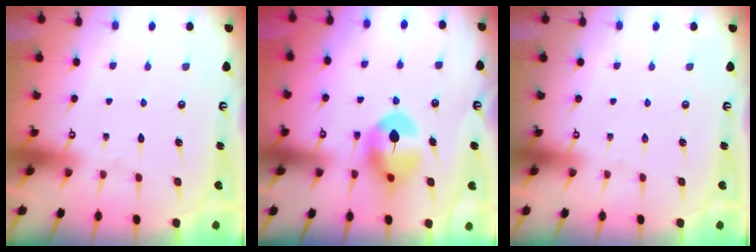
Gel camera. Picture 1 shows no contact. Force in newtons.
{"total": 8.3, "press": 8.3, "slide": 0.4}
{"total": 0.0}